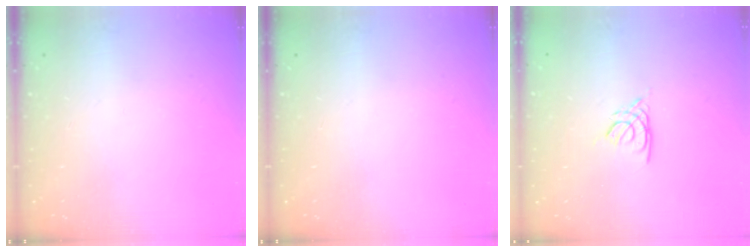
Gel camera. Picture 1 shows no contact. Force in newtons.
{"total": 0.0}
{"total": 2.2, "press": 2.1, "slide": 0.5}